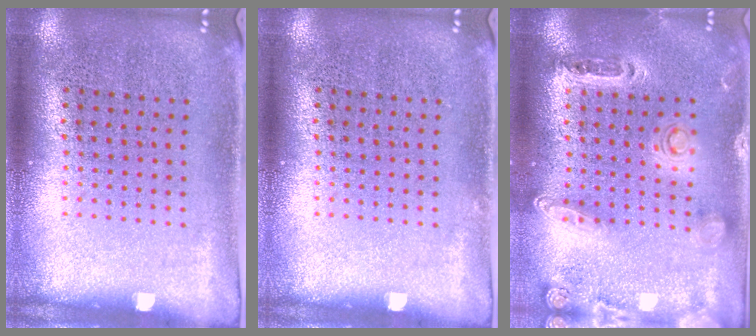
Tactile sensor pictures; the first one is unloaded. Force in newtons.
{"total": 0.0}
{"total": 1.4, "press": 1.4, "slide": 0.3}